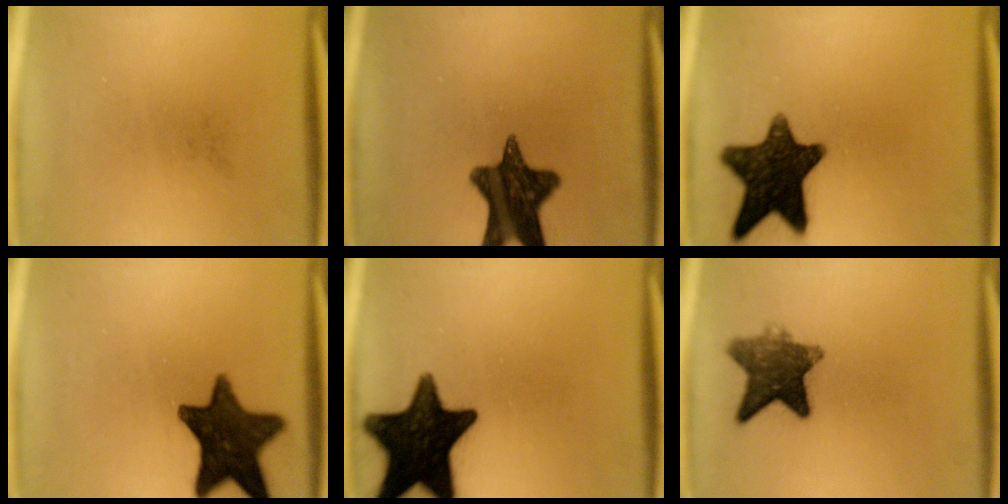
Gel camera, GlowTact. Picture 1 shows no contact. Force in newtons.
{"total": 13.1}
{"total": 14.6}
{"total": 14.3}
{"total": 17.8}
{"total": 8.5}